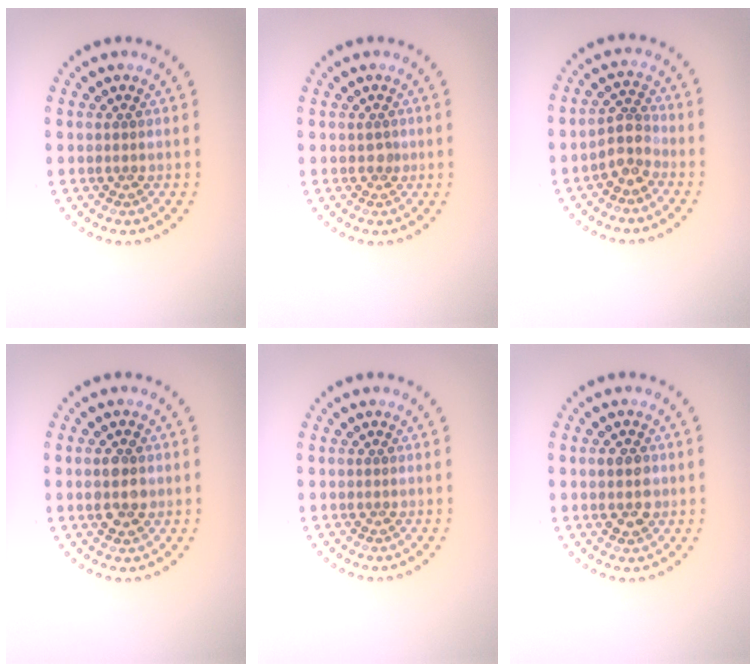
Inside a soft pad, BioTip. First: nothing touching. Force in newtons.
{"total": 0.6, "press": 0.5, "slide": 0.4}
{"total": 2.3, "press": 2.0, "slide": 1.2}
{"total": 2.8, "press": 2.8, "slide": 0.2}
{"total": 0.0}
{"total": 3.0, "press": 3.0, "slide": 0.2}